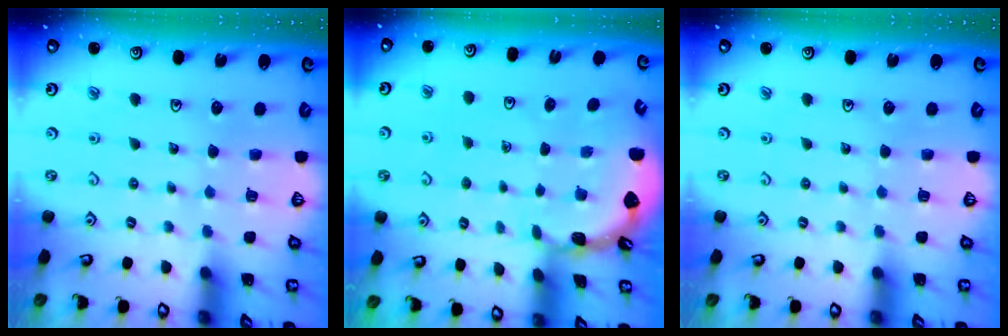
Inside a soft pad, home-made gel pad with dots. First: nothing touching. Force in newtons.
{"total": 1.7, "press": 1.7, "slide": 0.1}
{"total": 0.0}